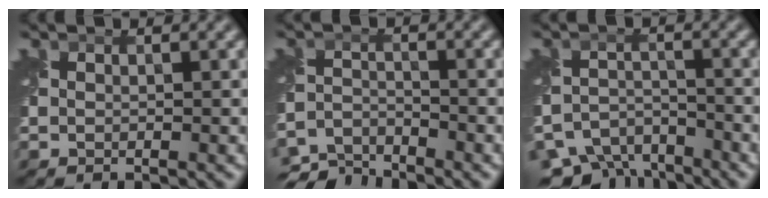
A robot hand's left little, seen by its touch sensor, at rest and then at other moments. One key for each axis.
{"total": 5.3, "fx": -5.0, "fy": 1.3, "fz": 0.9, "tx": -0.014, "ty": -0.016, "tz": -0.092}
{"total": 7.8, "fx": -6.8, "fy": 3.4, "fz": 1.9, "tx": -0.021, "ty": -0.016, "tz": -0.108}